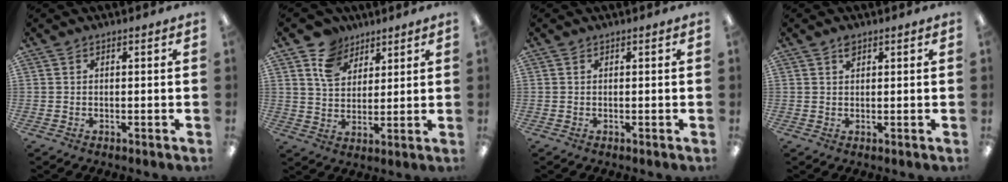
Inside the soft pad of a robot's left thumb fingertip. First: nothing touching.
{"total": 9.2, "force": [6.0, 6.5, 2.7], "torque": [-0.059, -0.021, 0.115]}
{"total": 0.0}
{"total": 1.7, "force": [1.2, 0.8, 0.9], "torque": [-0.012, -0.004, 0.020]}